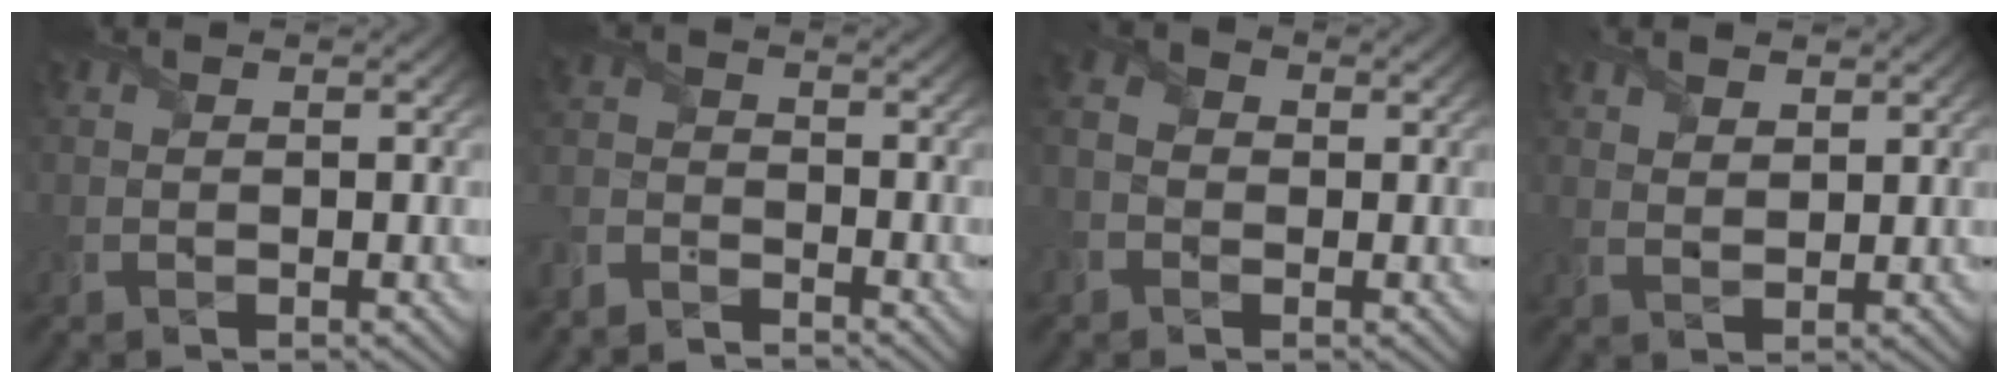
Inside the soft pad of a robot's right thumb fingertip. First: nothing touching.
{"total": 4.0, "force": [-3.9, 0.7, 0.4], "torque": [-0.010, -0.005, -0.093]}
{"total": 3.5, "force": [-1.0, 2.9, 1.7], "torque": [-0.052, 0.000, -0.021]}
{"total": 2.5, "force": [2.0, 1.0, 1.2], "torque": [-0.028, -0.001, 0.041]}